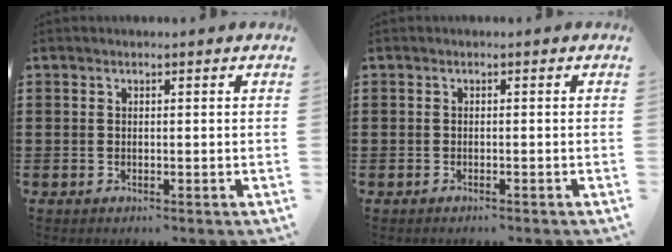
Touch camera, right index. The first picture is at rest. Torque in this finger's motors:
{"motor_torque": [-0.09, 0.15, -0.38, -0.08]}